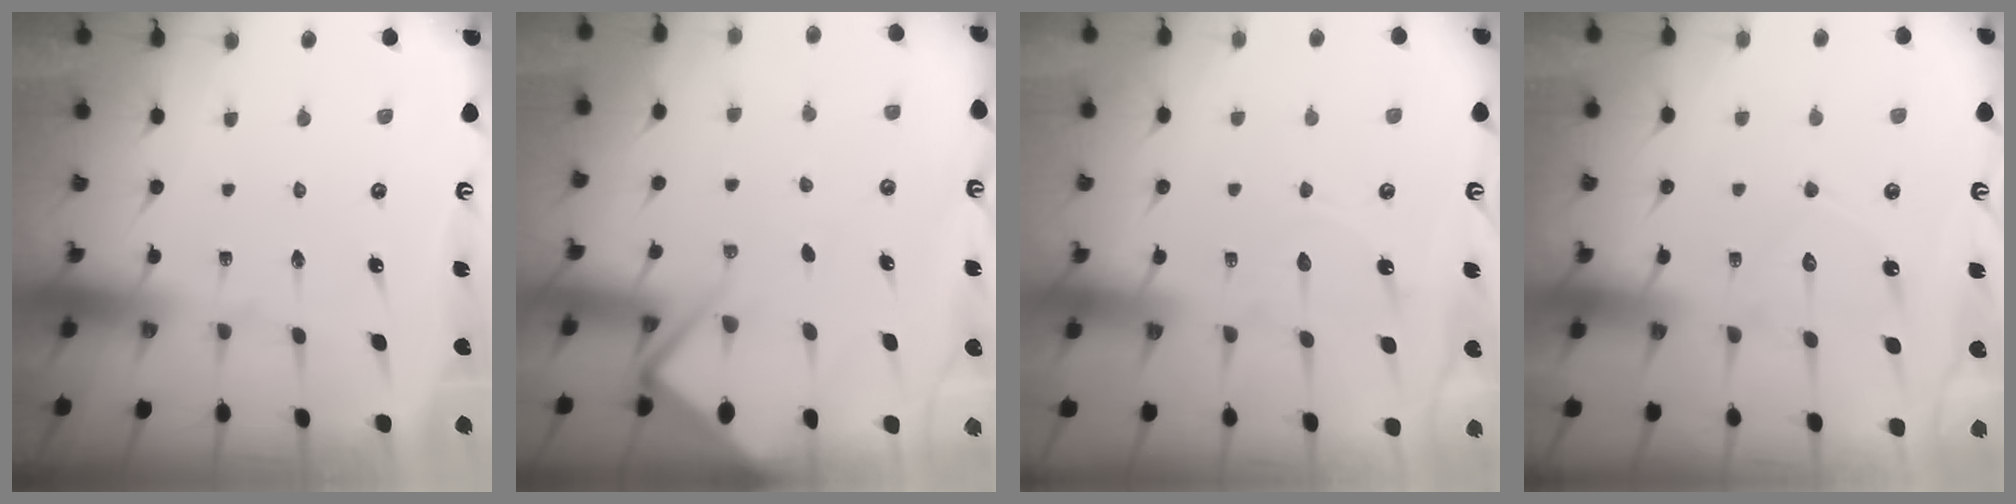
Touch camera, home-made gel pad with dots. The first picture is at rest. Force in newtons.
{"total": 5.5, "press": 5.5, "slide": 0.6}
{"total": 5.0, "press": 4.9, "slide": 0.6}
{"total": 9.0, "press": 8.9, "slide": 0.7}